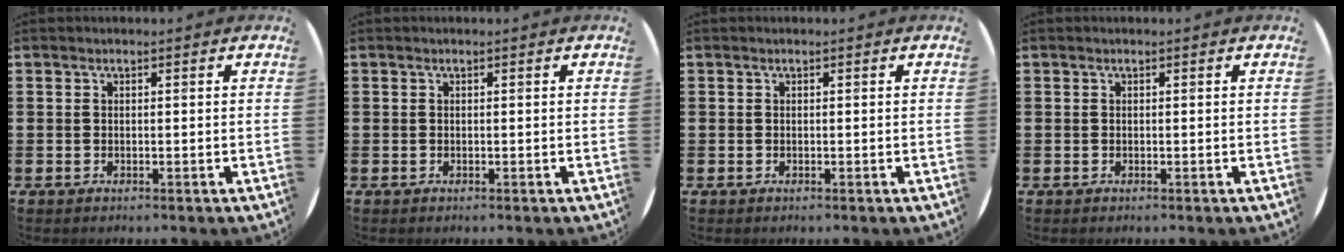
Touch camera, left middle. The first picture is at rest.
{"total": 0.0}
{"total": 0.0}
{"total": 0.0}